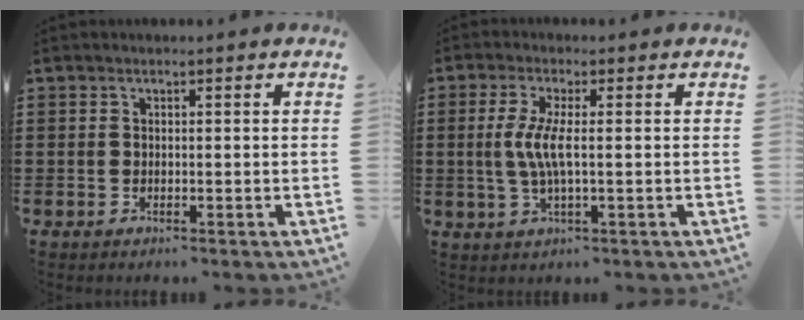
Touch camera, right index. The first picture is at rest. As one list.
[{"total": 5.0, "force": [-0.1, 0.7, 5.0], "torque": [-0.113, -0.010, -0.011]}]